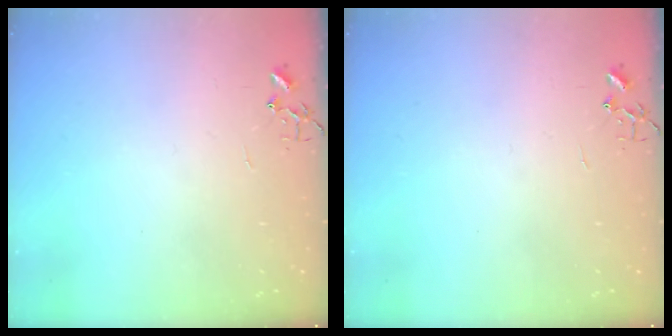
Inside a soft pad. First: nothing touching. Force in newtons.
{"total": 0.0}